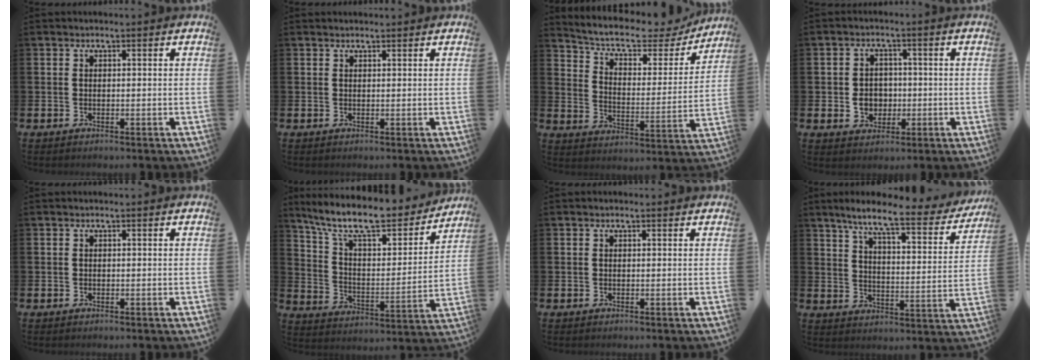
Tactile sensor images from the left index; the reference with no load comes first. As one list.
[{"total": 0.7, "force": [0.7, 0.2, 0.1], "torque": [0.009, -0.002, 0.010]}, {"total": 7.5, "force": [6.4, 2.8, 2.7], "torque": [-0.076, -0.047, 0.103]}, {"total": 3.9, "force": [-0.6, 3.4, 1.8], "torque": [-0.027, 0.002, -0.018]}, {"total": 0.0}, {"total": 11.6, "force": [10.0, 3.1, 5.2], "torque": [-0.130, -0.061, 0.171]}, {"total": 0.0}, {"total": 8.0, "force": [6.6, 1.2, 4.4], "torque": [-0.101, -0.042, 0.105]}]